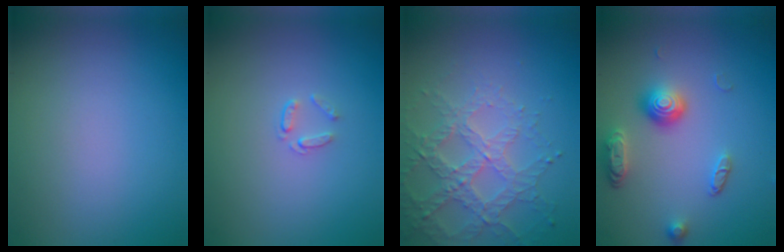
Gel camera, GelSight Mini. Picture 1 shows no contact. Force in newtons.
{"total": 0.7, "press": 0.5, "slide": 0.5}
{"total": 3.9, "press": 3.7, "slide": 1.3}
{"total": 3.7, "press": 2.8, "slide": 2.3}